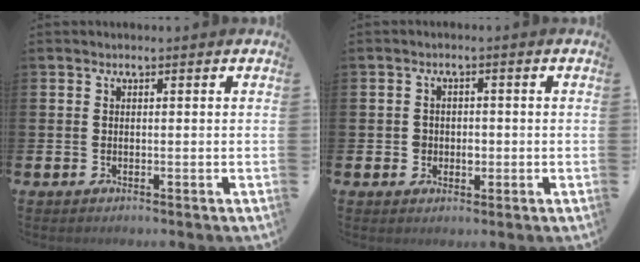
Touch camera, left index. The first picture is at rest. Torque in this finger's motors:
{"motor_torque": [0.14, 0.03, 0.03, 0.01]}